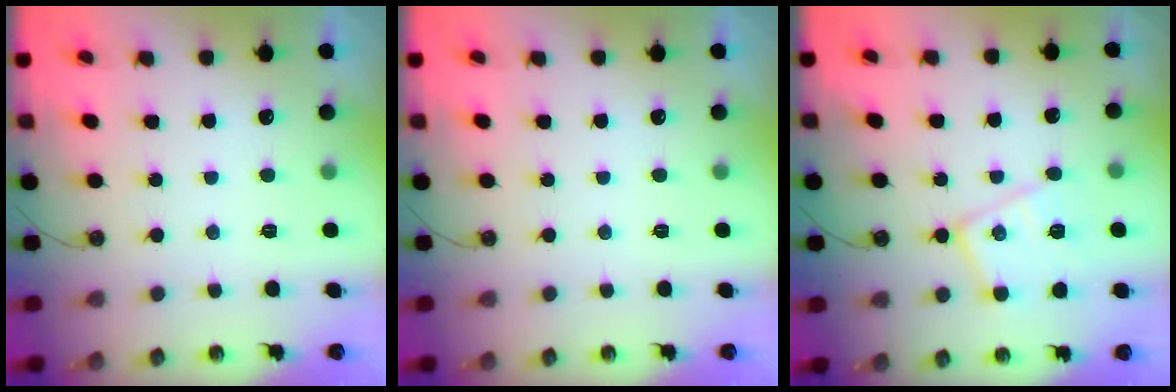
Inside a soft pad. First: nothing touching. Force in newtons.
{"total": 0.0}
{"total": 13.6, "press": 13.6, "slide": 1.0}